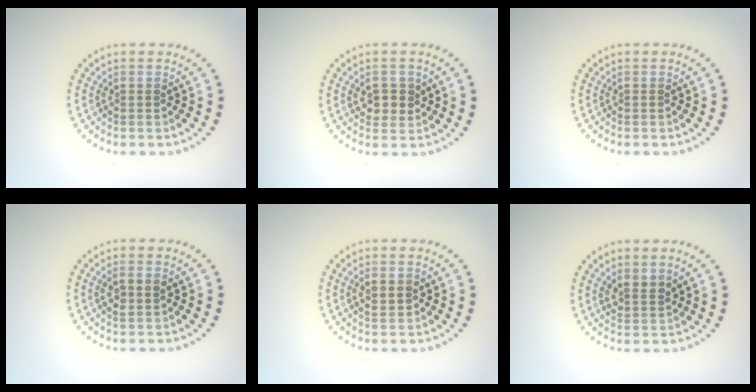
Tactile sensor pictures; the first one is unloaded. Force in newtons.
{"total": 2.4, "press": 2.3, "slide": 0.6}
{"total": 0.0}
{"total": 1.6, "press": 1.5, "slide": 0.4}
{"total": 1.3, "press": 1.2, "slide": 0.2}
{"total": 1.7, "press": 1.4, "slide": 0.9}